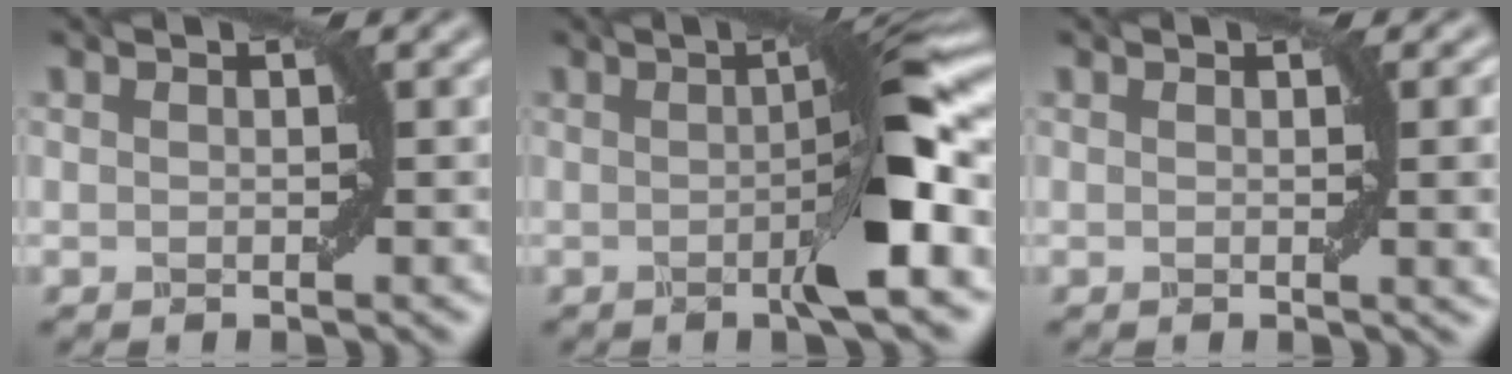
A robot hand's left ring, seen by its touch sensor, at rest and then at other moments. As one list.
[{"total": 6.8, "force": [-0.7, 0.8, 6.7], "torque": [-0.095, 0.008, -0.017]}, {"total": 3.2, "force": [0.3, 0.7, 3.1], "torque": [-0.033, 0.002, 0.004]}]